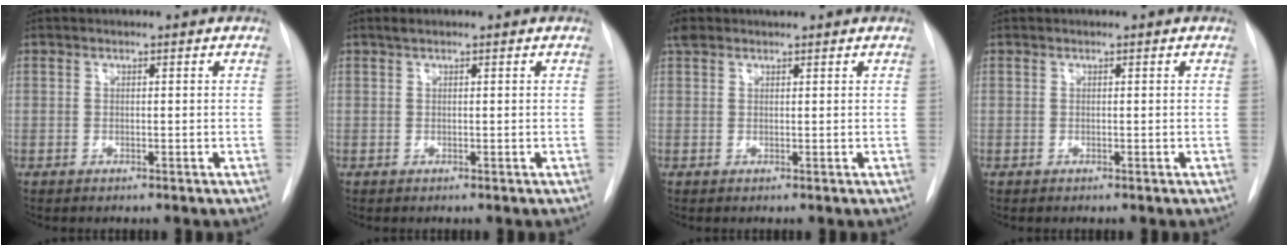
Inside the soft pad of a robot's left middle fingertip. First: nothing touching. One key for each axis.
{"total": 0.7, "fx": 0.6, "fy": 0.1, "fz": 0.4, "tx": -0.014, "ty": 0.008, "tz": 0.012}
{"total": 2.3, "fx": 2.0, "fy": 0.8, "fz": 0.8, "tx": -0.021, "ty": 0.022, "tz": 0.035}
{"total": 0.0}